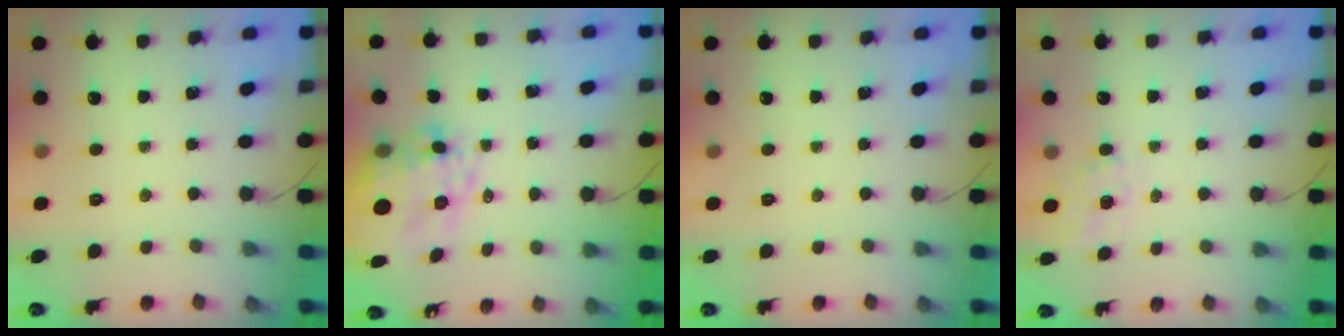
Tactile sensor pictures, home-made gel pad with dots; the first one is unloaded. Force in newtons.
{"total": 14.0, "press": 13.8, "slide": 2.7}
{"total": 0.0}
{"total": 2.2, "press": 1.9, "slide": 1.2}